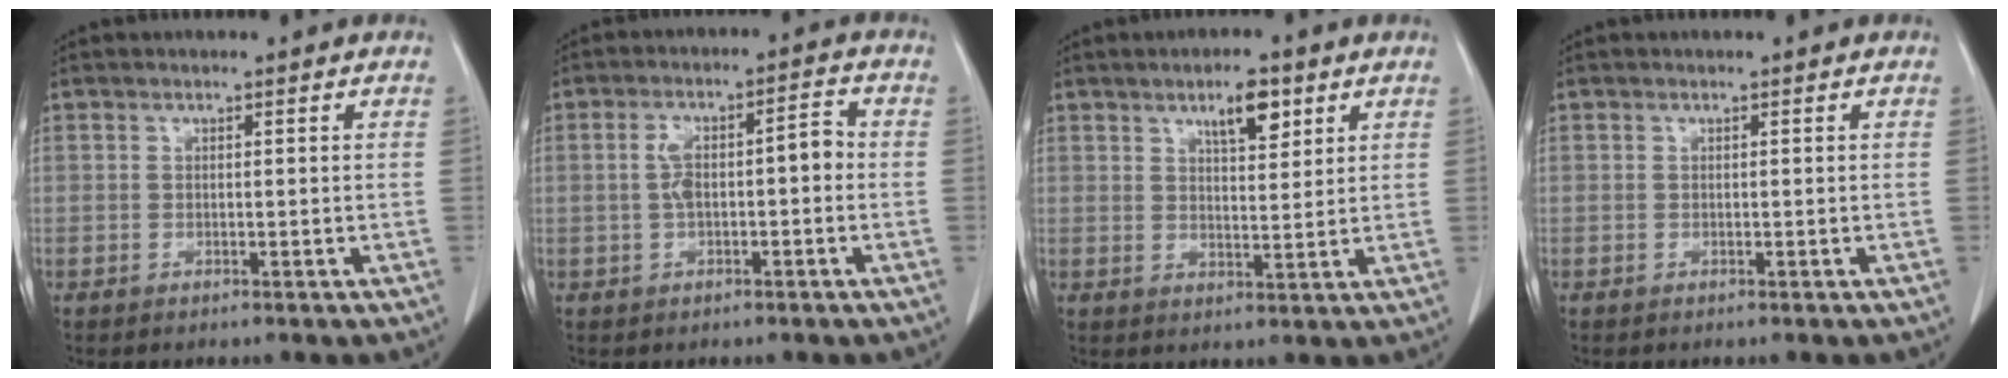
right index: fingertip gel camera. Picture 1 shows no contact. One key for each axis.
{"total": 6.4, "fx": -0.4, "fy": 2.4, "fz": 6.0, "tx": -0.110, "ty": 0.033, "tz": -0.007}
{"total": 5.8, "fx": 3.4, "fy": 1.9, "fz": 4.3, "tx": -0.068, "ty": 0.001, "tz": 0.055}
{"total": 0.0}